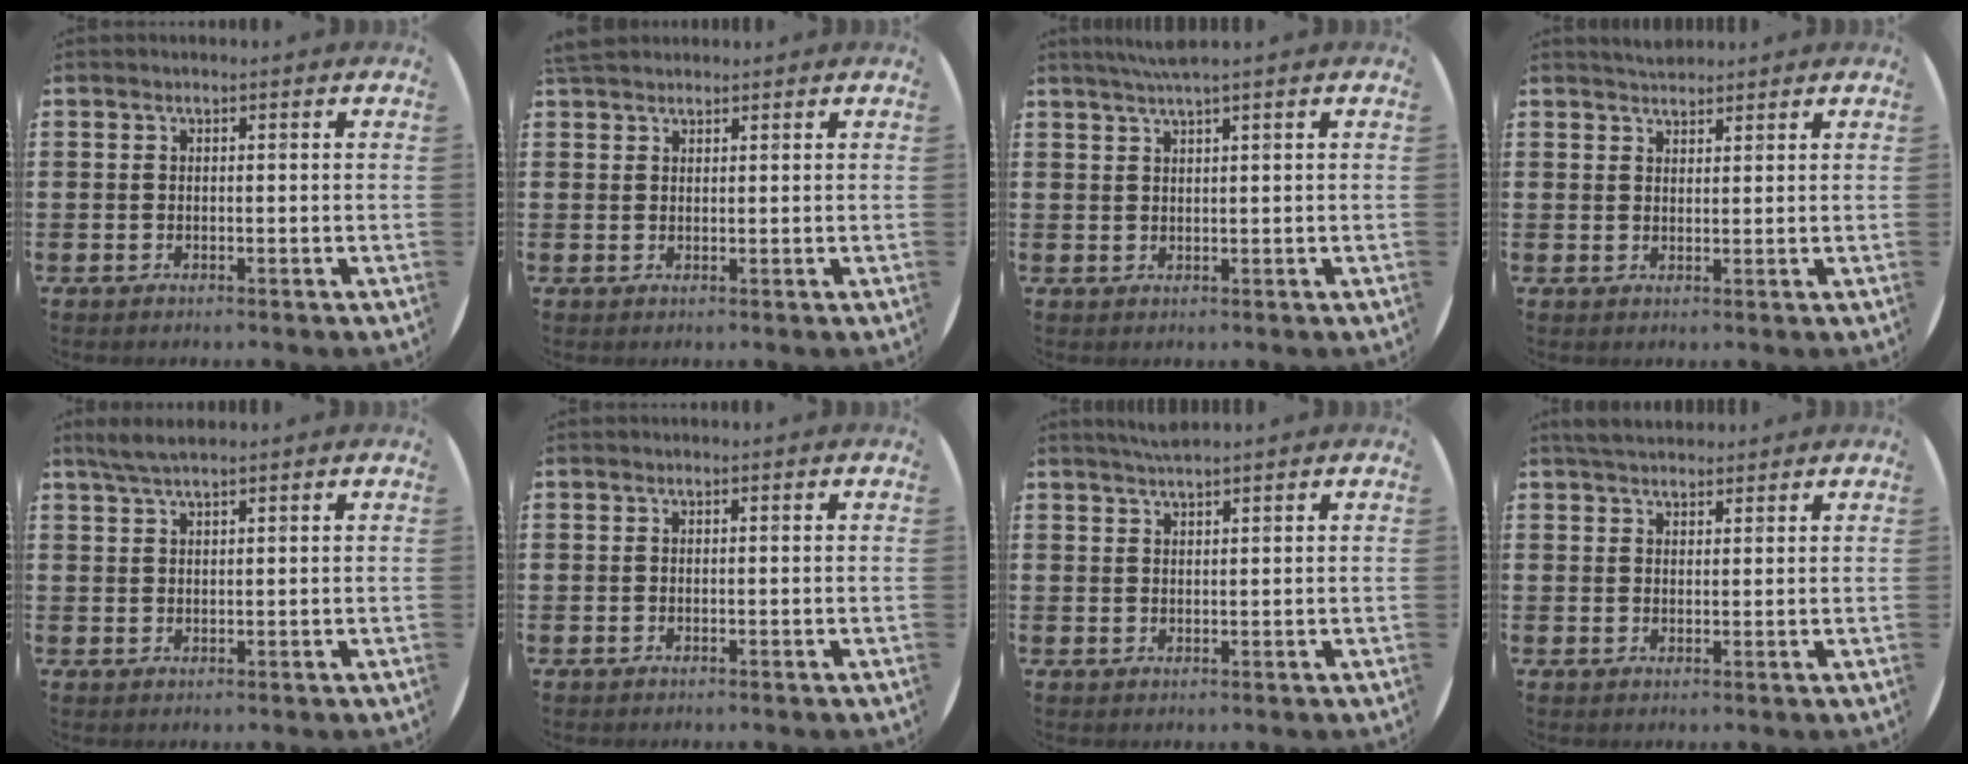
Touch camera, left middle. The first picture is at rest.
{"total": 1.8, "force": [1.7, 0.5, 0.3], "torque": [-0.009, 0.006, 0.032]}
{"total": 2.5, "force": [2.0, -0.3, 1.6], "torque": [-0.033, 0.001, 0.035]}
{"total": 2.2, "force": [2.2, 0.4, 0.1], "torque": [-0.006, 0.001, 0.042]}
{"total": 2.6, "force": [2.2, 0.3, 1.5], "torque": [-0.032, 0.004, 0.039]}
{"total": 0.0}
{"total": 2.0, "force": [1.9, -0.1, 0.6], "torque": [-0.014, 0.000, 0.035]}
{"total": 3.0, "force": [2.8, 0.8, 0.5], "torque": [-0.008, -0.005, 0.052]}